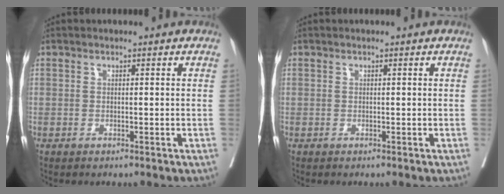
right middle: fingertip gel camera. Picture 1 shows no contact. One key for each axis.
{"total": 0.0}